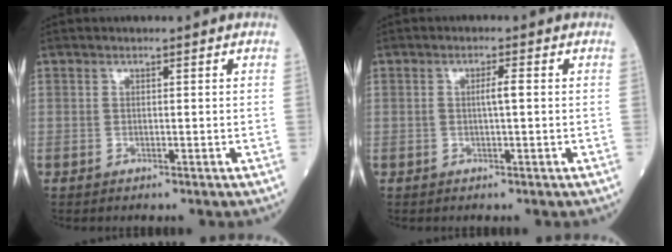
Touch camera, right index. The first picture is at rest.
{"total": 2.0, "force": [0.1, 0.0, 2.0], "torque": [-0.037, 0.002, -0.001]}